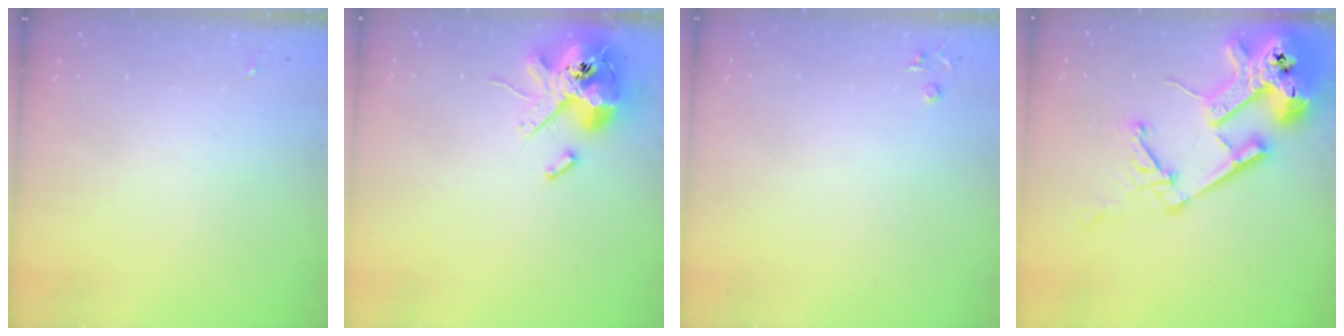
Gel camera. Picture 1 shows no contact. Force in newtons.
{"total": 14.9, "press": 14.7, "slide": 2.3}
{"total": 3.9, "press": 3.8, "slide": 0.6}
{"total": 21.7, "press": 21.5, "slide": 2.7}